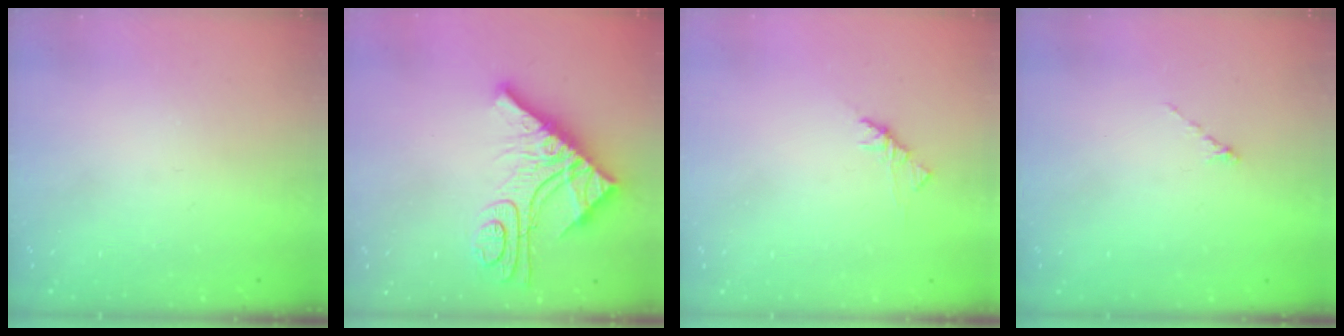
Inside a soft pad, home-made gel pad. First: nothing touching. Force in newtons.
{"total": 15.3, "press": 15.3, "slide": 1.4}
{"total": 1.9, "press": 1.7, "slide": 0.6}
{"total": 0.0}